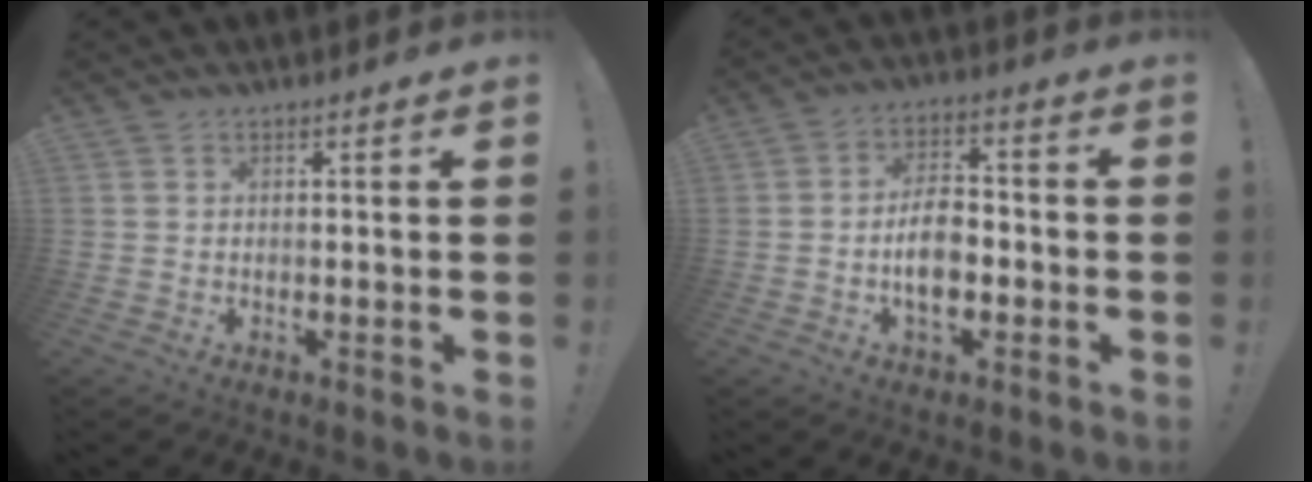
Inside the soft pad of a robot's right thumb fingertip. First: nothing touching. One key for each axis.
{"total": 8.8, "fx": -2.2, "fy": 5.5, "fz": 6.5, "tx": -0.103, "ty": 0.006, "tz": -0.042}